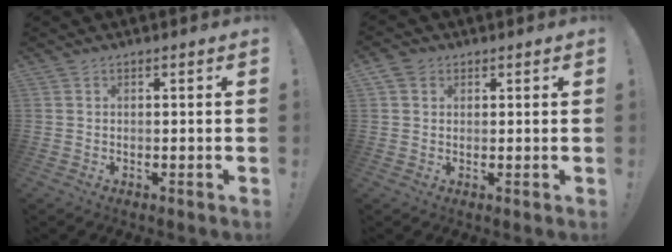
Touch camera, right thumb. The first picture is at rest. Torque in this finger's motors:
{"motor_torque": [-0.02, 0.09, 0.15, 0.03, 0.21]}